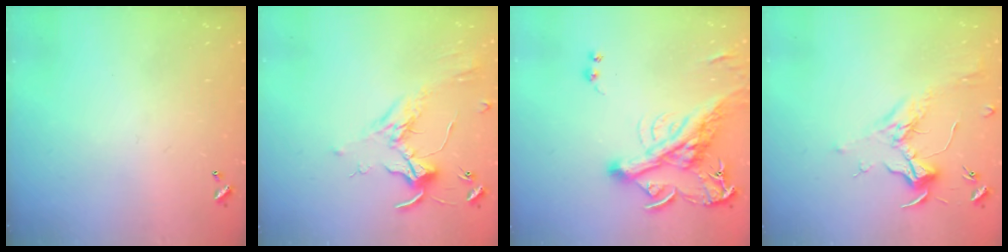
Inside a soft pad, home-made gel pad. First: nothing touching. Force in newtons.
{"total": 1.7, "press": 1.6, "slide": 0.5}
{"total": 8.1, "press": 7.8, "slide": 2.3}
{"total": 1.7, "press": 1.5, "slide": 0.8}